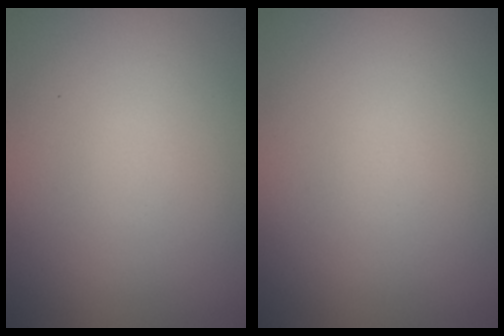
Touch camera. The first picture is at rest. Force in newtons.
{"total": 0.0}